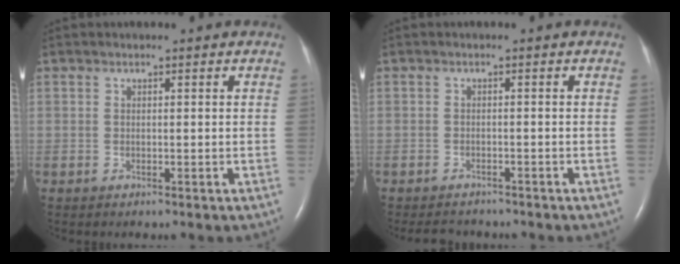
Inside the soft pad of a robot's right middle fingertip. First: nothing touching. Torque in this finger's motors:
{"motor_torque": [-0.17, 0.11, -0.02, 0.00]}